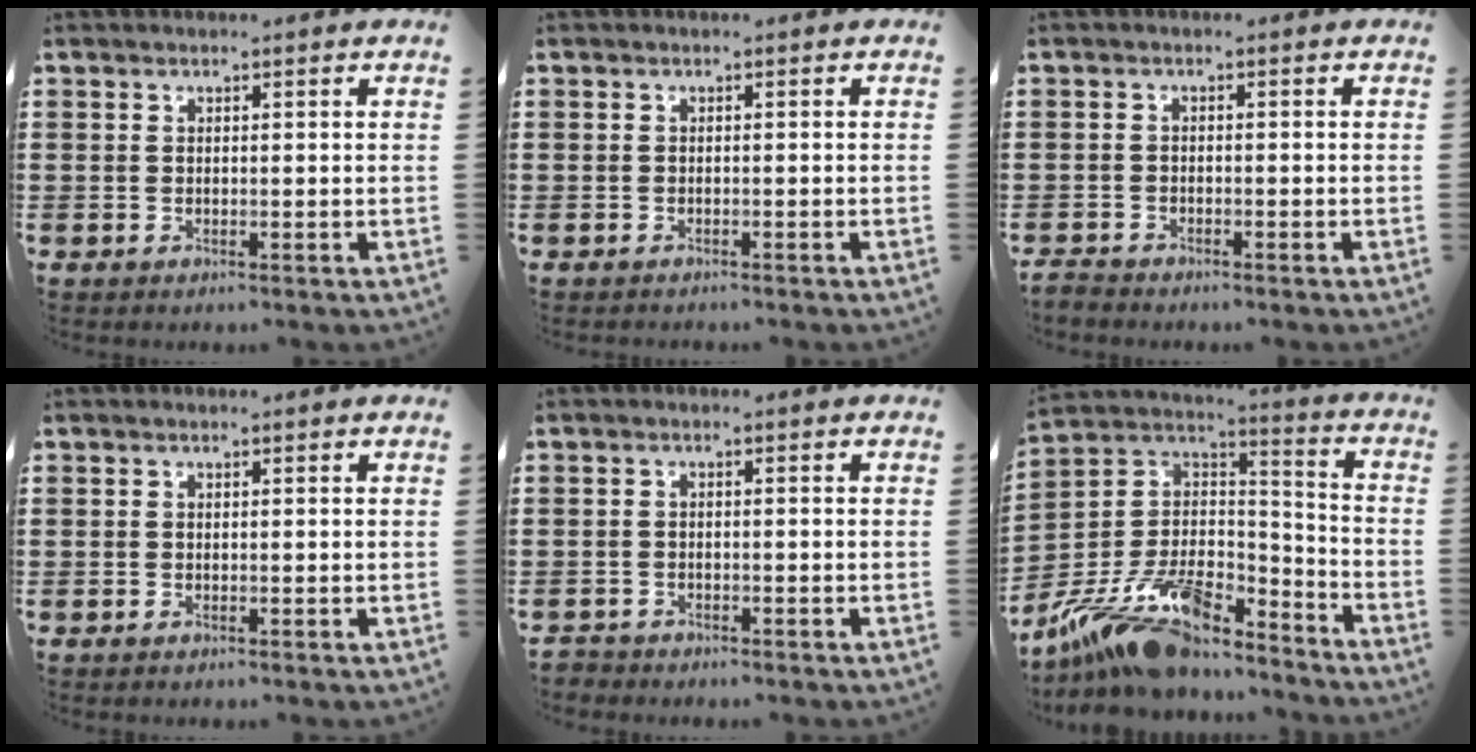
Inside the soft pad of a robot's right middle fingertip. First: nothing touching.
{"total": 0.7, "force": [-0.6, 0.4, -0.1], "torque": [0.002, 0.004, -0.014]}
{"total": 1.6, "force": [-1.5, 0.4, 0.1], "torque": [-0.007, 0.003, -0.033]}
{"total": 0.0}
{"total": 1.5, "force": [-1.5, 0.4, -0.2], "torque": [-0.003, 0.002, -0.034]}
{"total": 14.3, "force": [-10.5, 5.0, 8.3], "torque": [-0.176, 0.018, -0.193]}